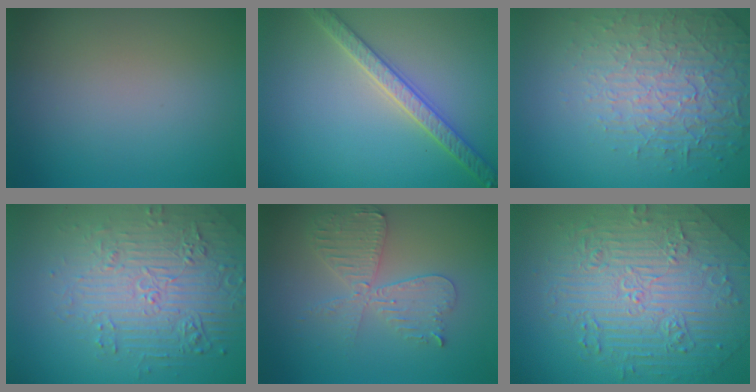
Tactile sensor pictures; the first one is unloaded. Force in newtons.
{"total": 3.6, "press": 3.5, "slide": 0.7}
{"total": 4.2, "press": 4.0, "slide": 1.3}
{"total": 6.4, "press": 5.1, "slide": 4.0}
{"total": 4.6, "press": 4.0, "slide": 2.2}
{"total": 6.9, "press": 6.0, "slide": 3.5}